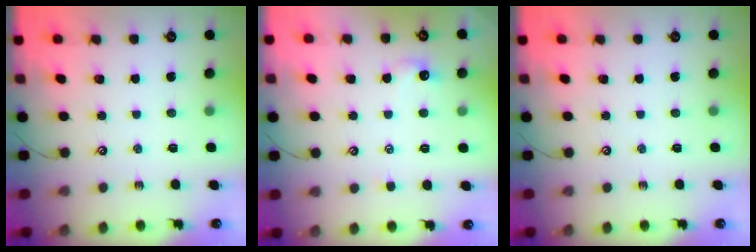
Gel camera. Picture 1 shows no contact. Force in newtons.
{"total": 1.6, "press": 1.5, "slide": 0.4}
{"total": 0.0}